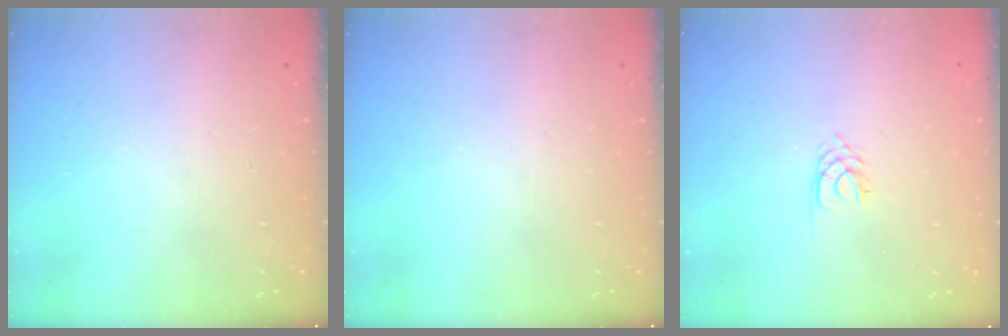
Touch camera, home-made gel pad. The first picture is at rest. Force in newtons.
{"total": 0.0}
{"total": 1.7, "press": 1.7, "slide": 0.2}